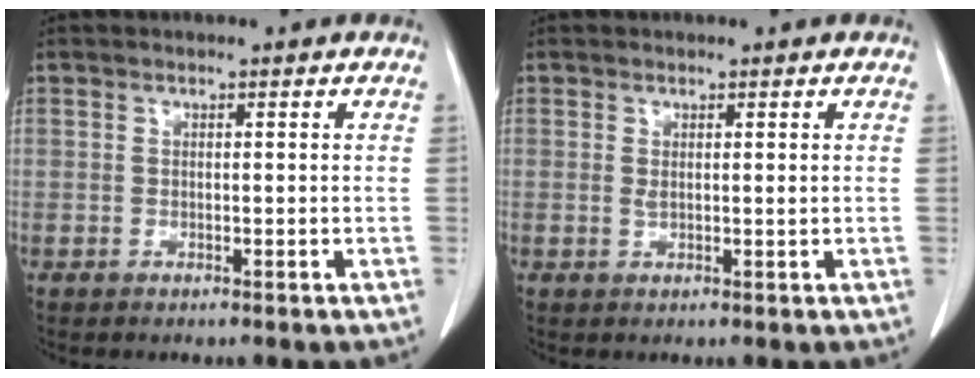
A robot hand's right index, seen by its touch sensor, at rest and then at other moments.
{"total": 0.8, "force": [0.2, 0.2, 0.8], "torque": [-0.019, -0.002, 0.005]}